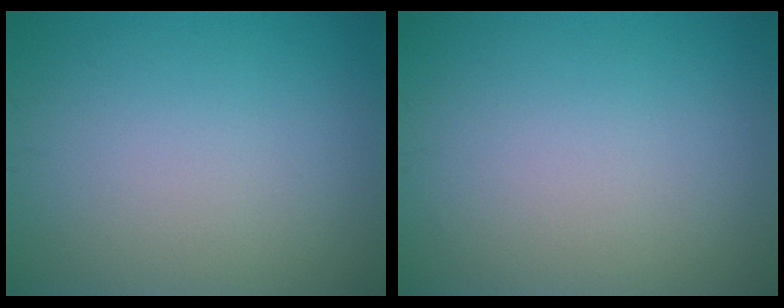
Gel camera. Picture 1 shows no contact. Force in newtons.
{"total": 0.0}